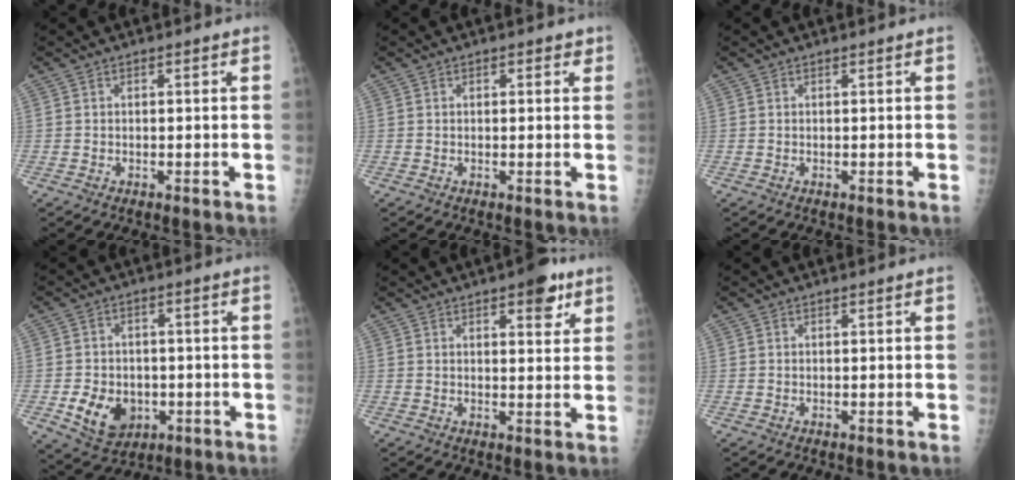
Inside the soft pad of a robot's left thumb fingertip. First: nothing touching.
{"total": 1.8, "force": [0.8, 1.2, 1.0], "torque": [0.003, 0.000, 0.006]}
{"total": 0.0}
{"total": 9.6, "force": [-2.7, 7.4, 5.5], "torque": [-0.067, 0.008, -0.032]}
{"total": 6.5, "force": [3.7, 2.6, 4.7], "torque": [-0.039, -0.014, 0.042]}
{"total": 0.0}